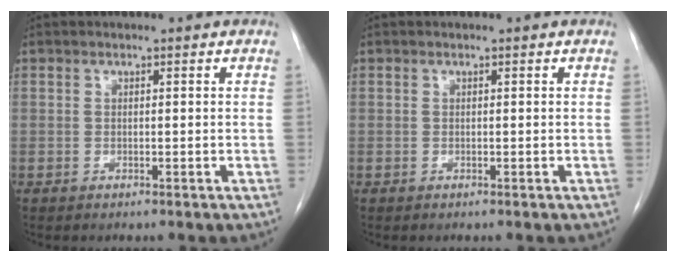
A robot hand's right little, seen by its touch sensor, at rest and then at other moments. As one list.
[{"total": 0.0}]